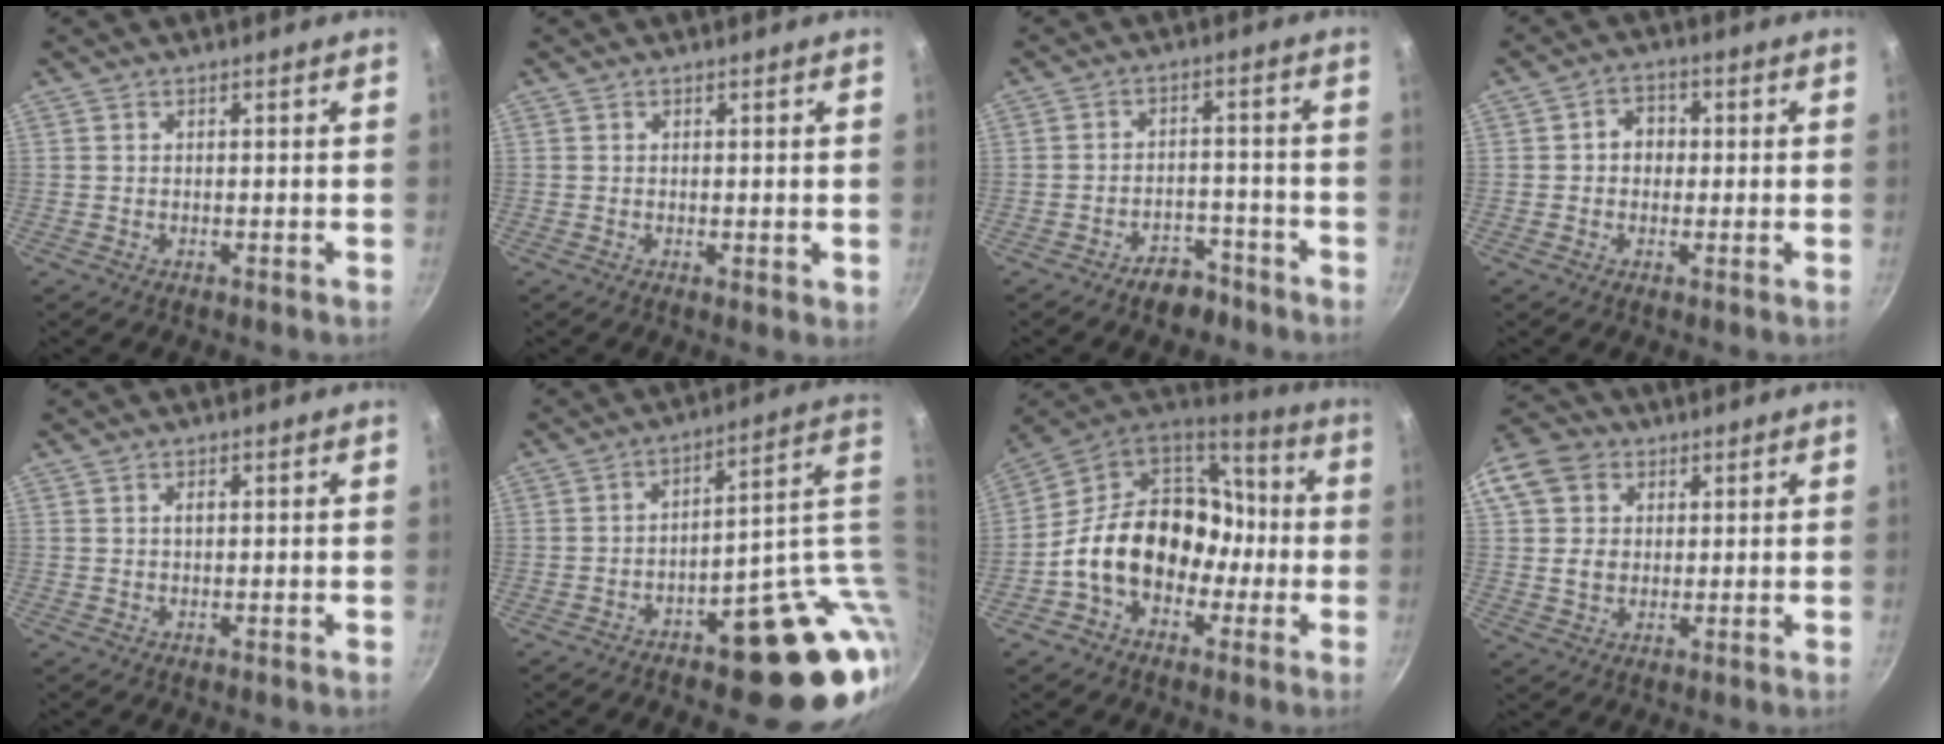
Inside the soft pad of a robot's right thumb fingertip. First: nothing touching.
{"total": 1.5, "force": [0.0, 0.6, 1.4], "torque": [-0.018, -0.004, -0.002]}
{"total": 6.1, "force": [-4.5, 3.3, 2.4], "torque": [-0.014, 0.047, -0.061]}
{"total": 4.4, "force": [0.1, 3.7, 2.3], "torque": [-0.011, 0.010, -0.005]}
{"total": 3.0, "force": [-0.1, 1.7, 2.4], "torque": [-0.036, 0.014, -0.004]}
{"total": 19.6, "force": [-1.3, 9.8, 17.0], "torque": [-0.137, 0.020, -0.002]}
{"total": 20.5, "force": [-3.7, 15.5, 12.9], "torque": [-0.172, 0.067, -0.065]}
{"total": 12.9, "force": [3.8, 10.5, 6.4], "torque": [-0.125, 0.017, 0.060]}